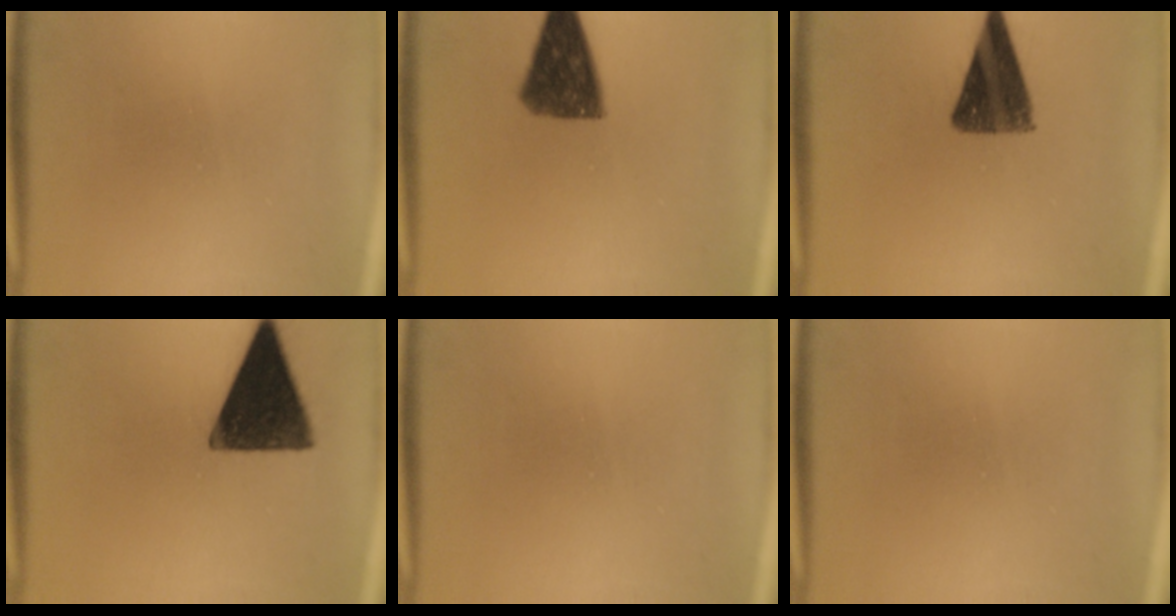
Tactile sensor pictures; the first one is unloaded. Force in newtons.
{"total": 10.6}
{"total": 11.1}
{"total": 14.8}
{"total": 0.0}
{"total": 0.0}